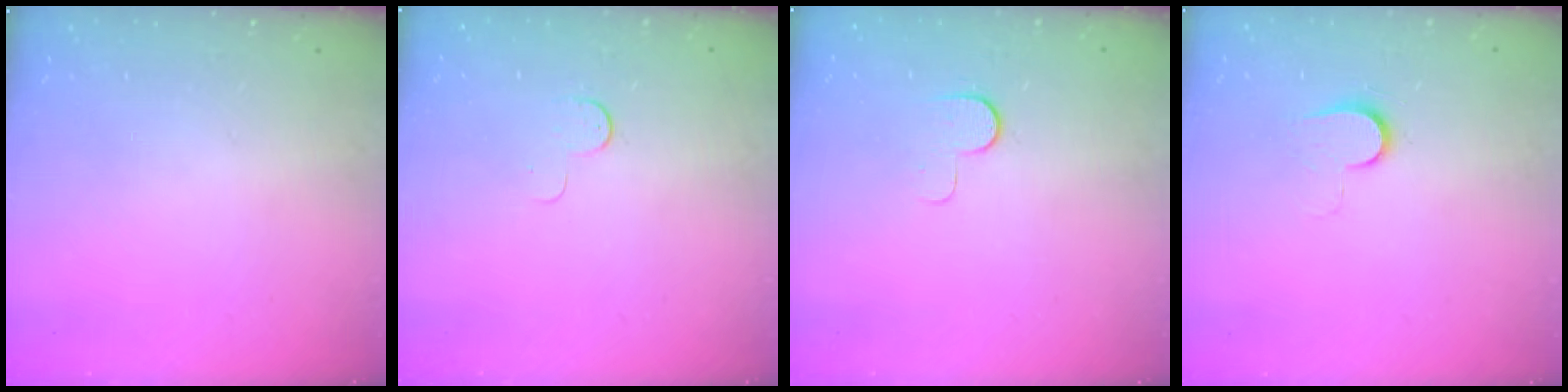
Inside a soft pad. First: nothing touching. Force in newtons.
{"total": 3.3, "press": 3.3, "slide": 0.4}
{"total": 6.9, "press": 6.8, "slide": 0.5}
{"total": 7.8, "press": 7.8, "slide": 0.7}